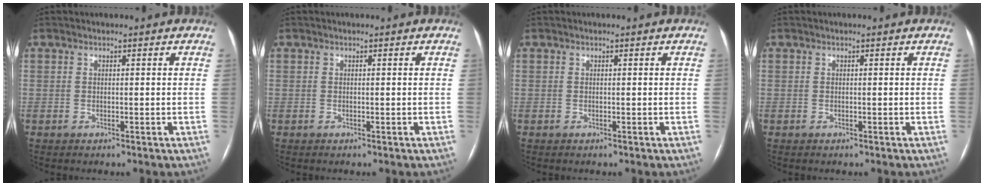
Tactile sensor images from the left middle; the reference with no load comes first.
{"total": 0.0}
{"total": 0.0}
{"total": 0.0}